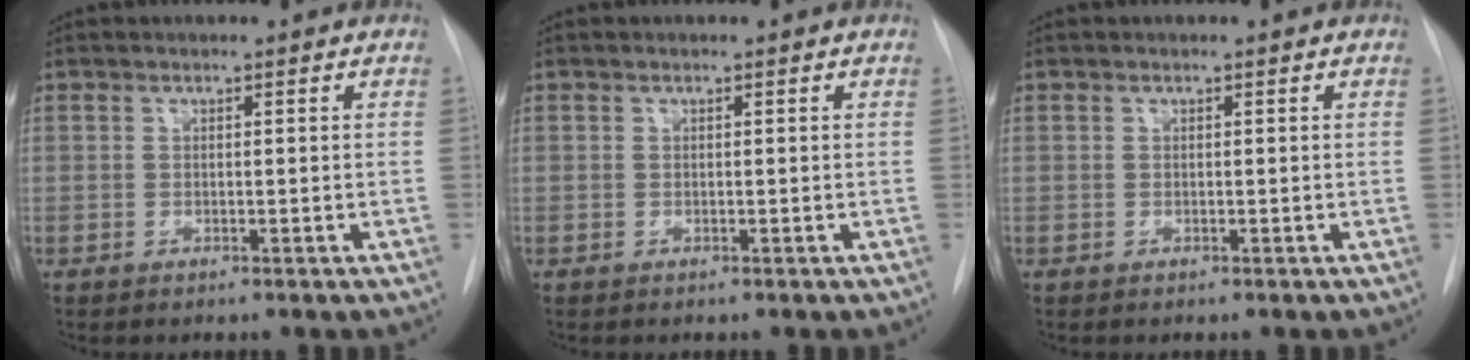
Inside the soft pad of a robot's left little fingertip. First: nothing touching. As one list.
[{"total": 0.0}, {"total": 0.0}]